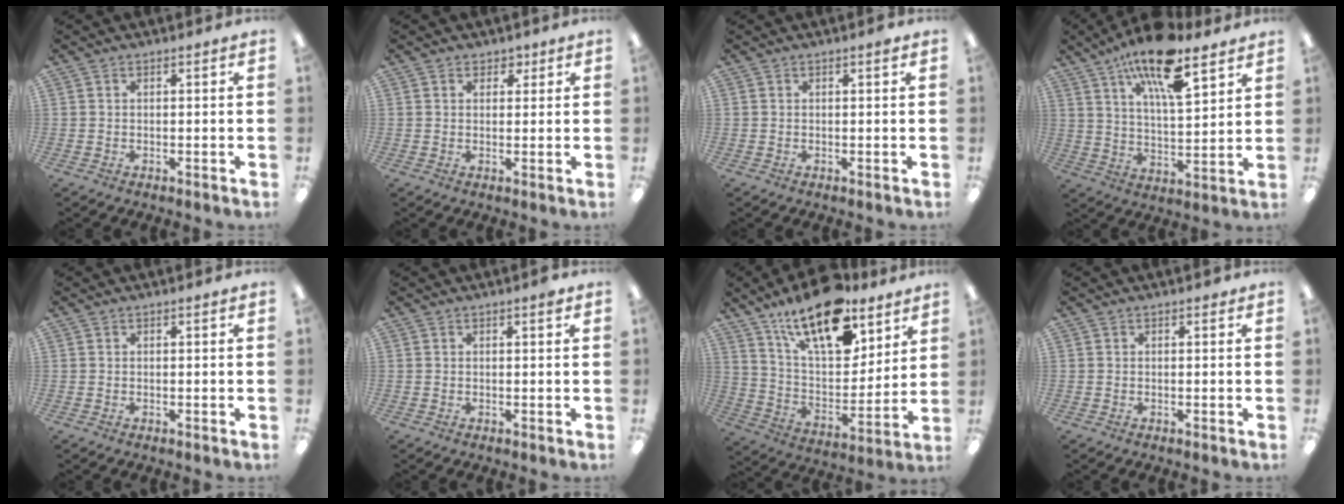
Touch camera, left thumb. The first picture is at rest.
{"total": 2.7, "force": [1.3, 2.1, 1.0], "torque": [-0.006, 0.000, 0.020]}
{"total": 0.7, "force": [0.4, 0.1, 0.5], "torque": [-0.004, -0.001, 0.005]}
{"total": 17.3, "force": [11.6, 5.7, 11.5], "torque": [-0.198, -0.052, 0.193]}
{"total": 0.0}
{"total": 1.1, "force": [0.7, 0.1, 0.8], "torque": [-0.010, -0.001, 0.009]}
{"total": 20.5, "force": [14.4, 8.3, 12.0], "torque": [-0.208, -0.077, 0.249]}
{"total": 0.0}